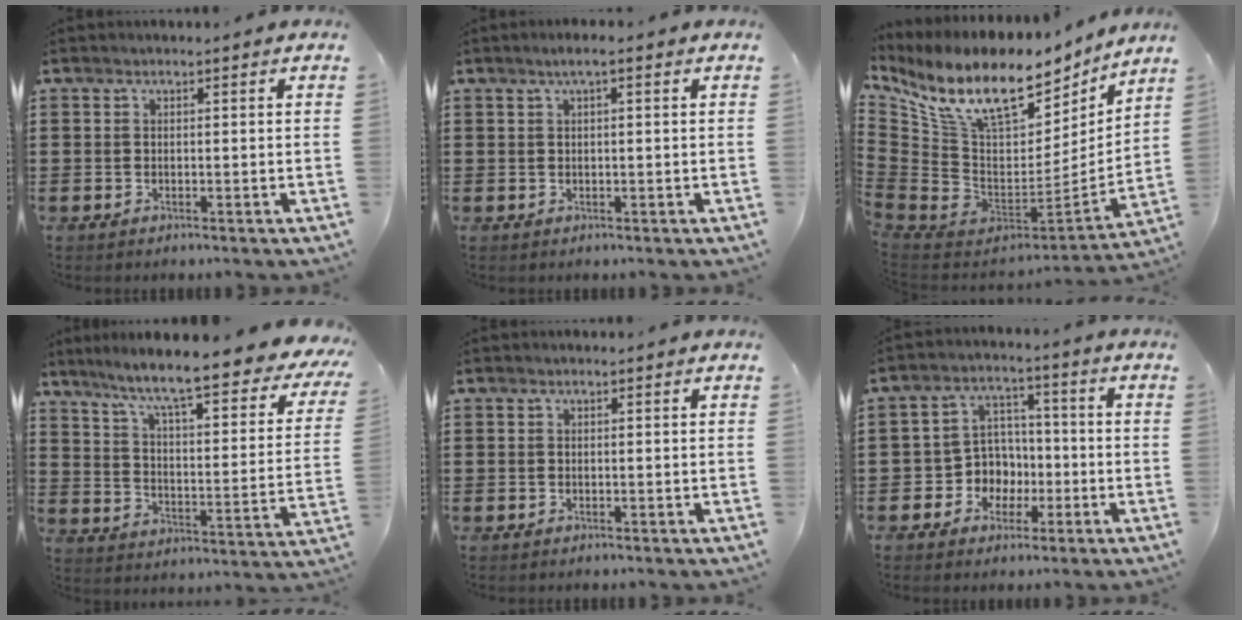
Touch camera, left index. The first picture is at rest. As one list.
[{"total": 1.5, "force": [0.5, 0.1, 1.4], "torque": [-0.027, 0.000, 0.009]}, {"total": 14.2, "force": [9.5, 6.2, 8.6], "torque": [-0.203, -0.072, 0.165]}, {"total": 8.7, "force": [7.0, -0.4, 5.2], "torque": [-0.119, -0.062, 0.106]}, {"total": 0.0}, {"total": 6.0, "force": [-1.4, 5.6, 1.5], "torque": [-0.046, 0.013, -0.025]}]